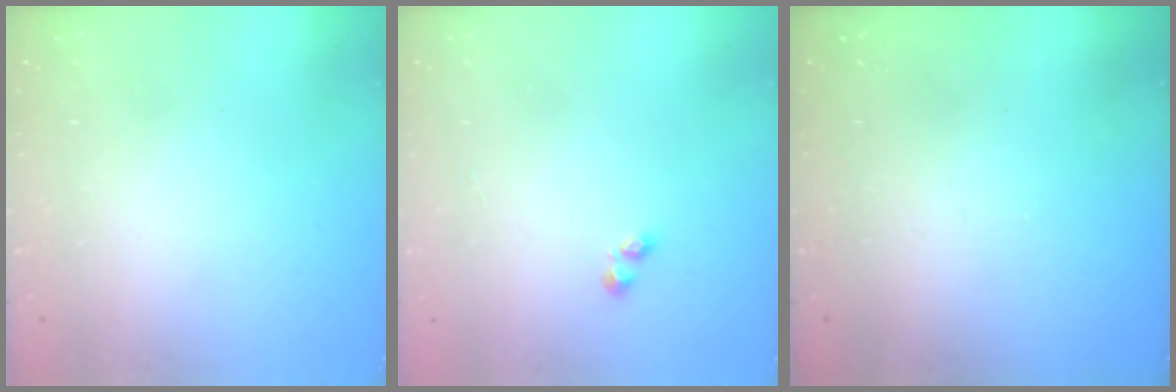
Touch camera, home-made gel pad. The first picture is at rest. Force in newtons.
{"total": 1.6, "press": 1.5, "slide": 0.4}
{"total": 0.0}